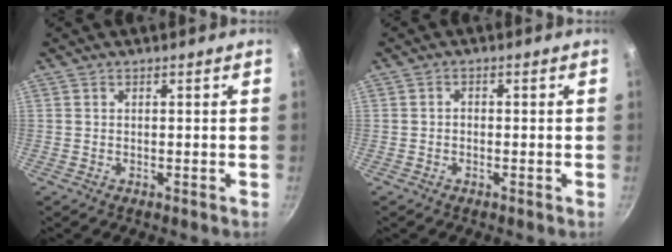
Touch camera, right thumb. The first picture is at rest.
{"total": 0.9, "force": [-0.4, 0.6, 0.4], "torque": [-0.006, 0.005, -0.008]}